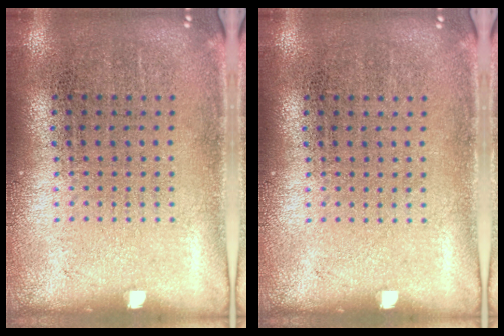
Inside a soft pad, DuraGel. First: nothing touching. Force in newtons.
{"total": 0.0}